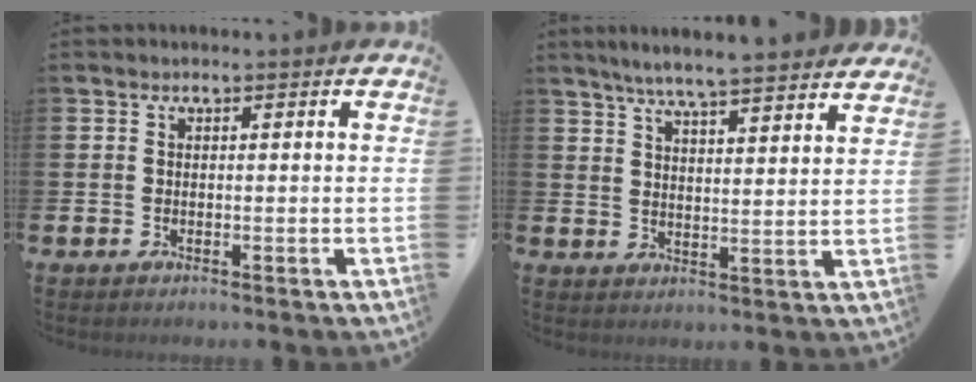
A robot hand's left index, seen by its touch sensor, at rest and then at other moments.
{"total": 6.4, "force": [6.1, -0.2, 1.8], "torque": [-0.048, -0.035, 0.107]}